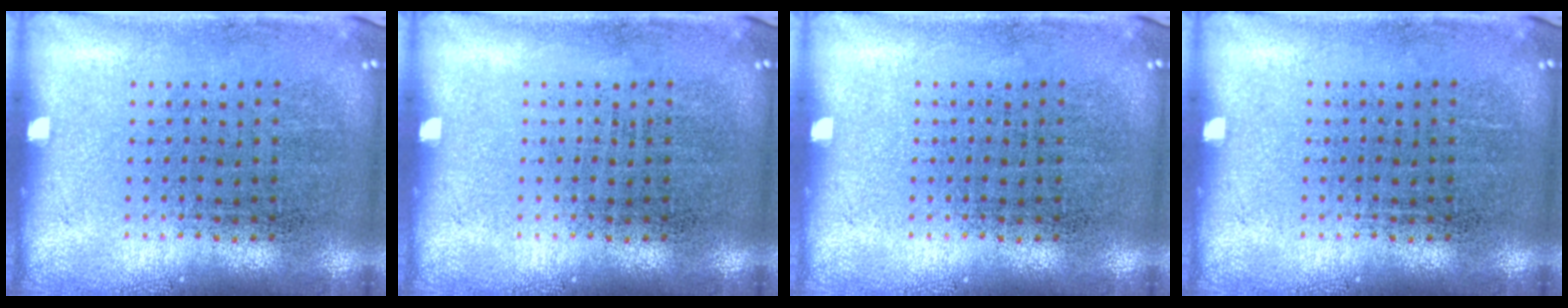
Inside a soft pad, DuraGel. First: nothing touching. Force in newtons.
{"total": 0.0}
{"total": 0.0}
{"total": 0.0}